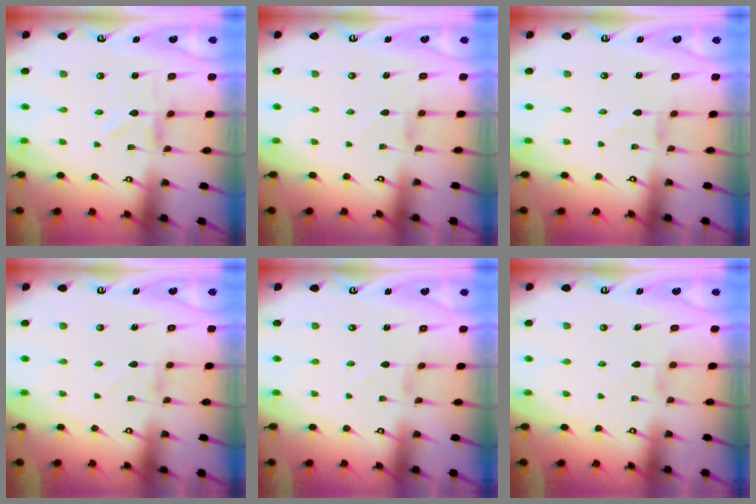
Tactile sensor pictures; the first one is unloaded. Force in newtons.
{"total": 2.5, "press": 2.5, "slide": 0.4}
{"total": 0.8, "press": 0.8, "slide": 0.1}
{"total": 0.0}
{"total": 1.3, "press": 1.3, "slide": 0.1}
{"total": 3.1, "press": 3.1, "slide": 0.4}